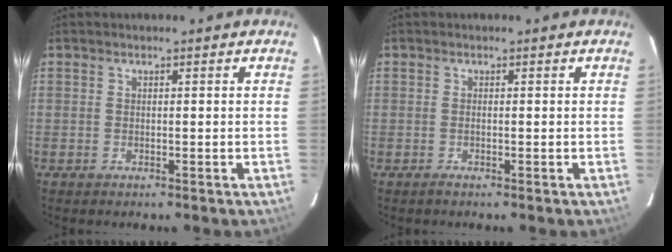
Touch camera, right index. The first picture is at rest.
{"total": 0.7, "force": [-0.4, -0.2, 0.5], "torque": [-0.008, -0.001, -0.009]}